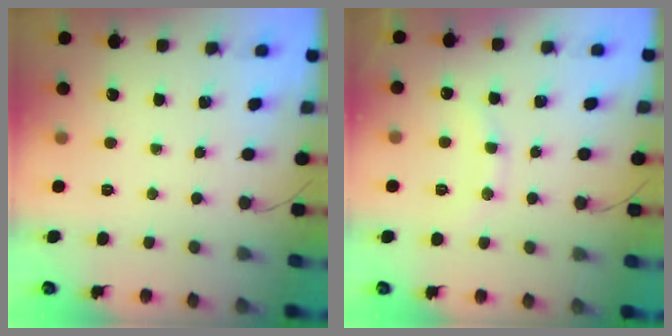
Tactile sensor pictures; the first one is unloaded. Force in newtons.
{"total": 9.7, "press": 9.7, "slide": 1.1}